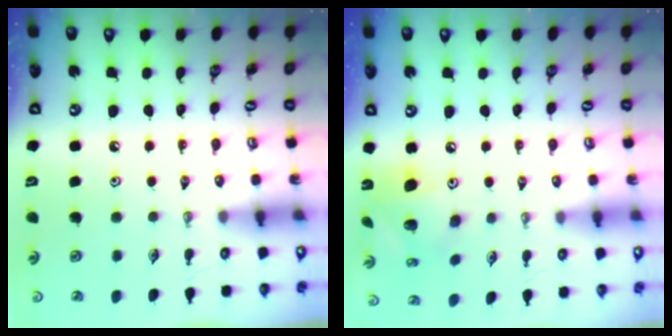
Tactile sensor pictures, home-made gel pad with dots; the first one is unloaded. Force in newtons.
{"total": 12.2, "press": 12.1, "slide": 1.3}